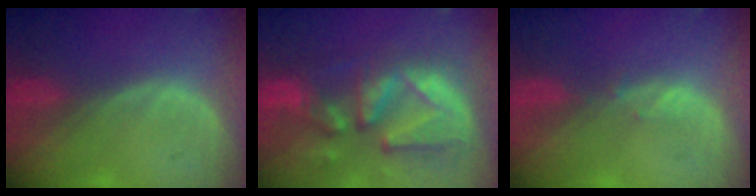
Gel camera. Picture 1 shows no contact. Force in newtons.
{"total": 13.1, "press": 11.3, "slide": 6.6}
{"total": 0.8, "press": 0.8, "slide": 0.3}